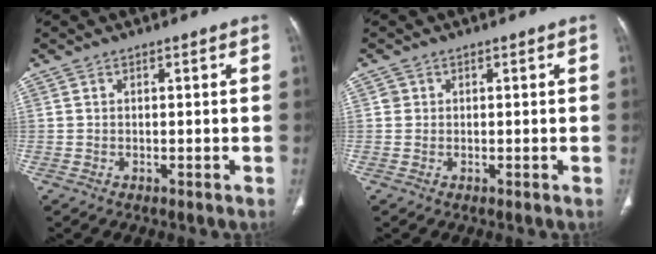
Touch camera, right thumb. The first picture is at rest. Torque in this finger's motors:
{"motor_torque": [-0.04, -0.06, 0.27, 0.20, -0.01]}